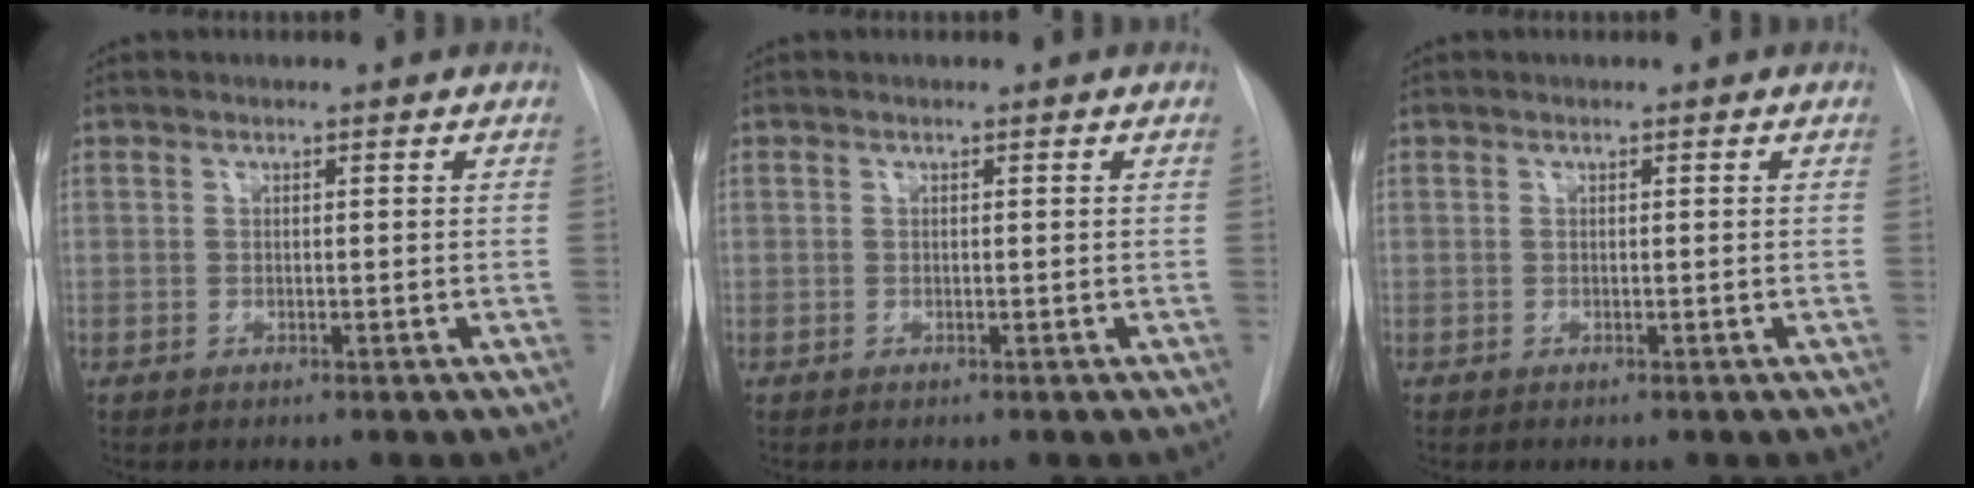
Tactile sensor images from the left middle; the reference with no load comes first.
{"total": 0.0}
{"total": 0.0}